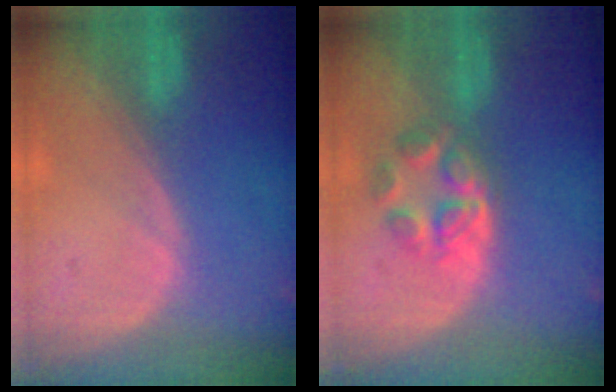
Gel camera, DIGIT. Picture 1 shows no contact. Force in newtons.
{"total": 5.3, "press": 5.0, "slide": 1.4}